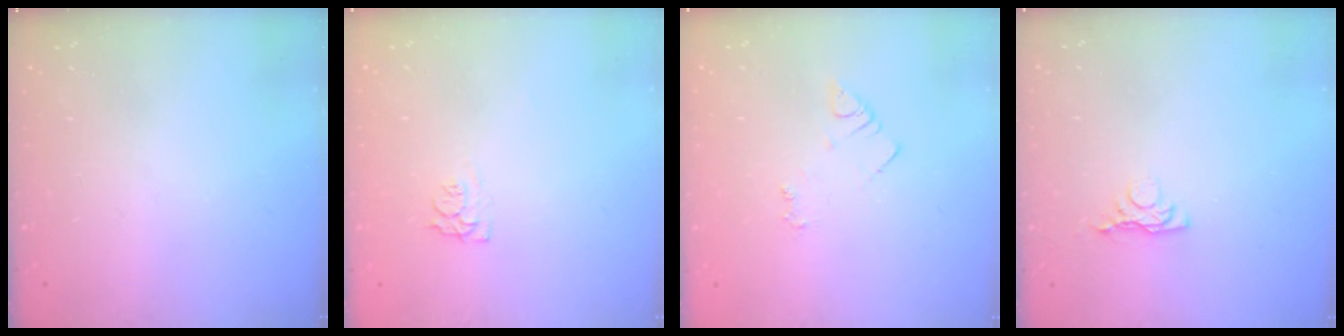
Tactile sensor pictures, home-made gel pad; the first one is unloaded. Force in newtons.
{"total": 5.0, "press": 4.9, "slide": 0.5}
{"total": 4.2, "press": 4.1, "slide": 0.6}
{"total": 3.7, "press": 3.7, "slide": 0.7}